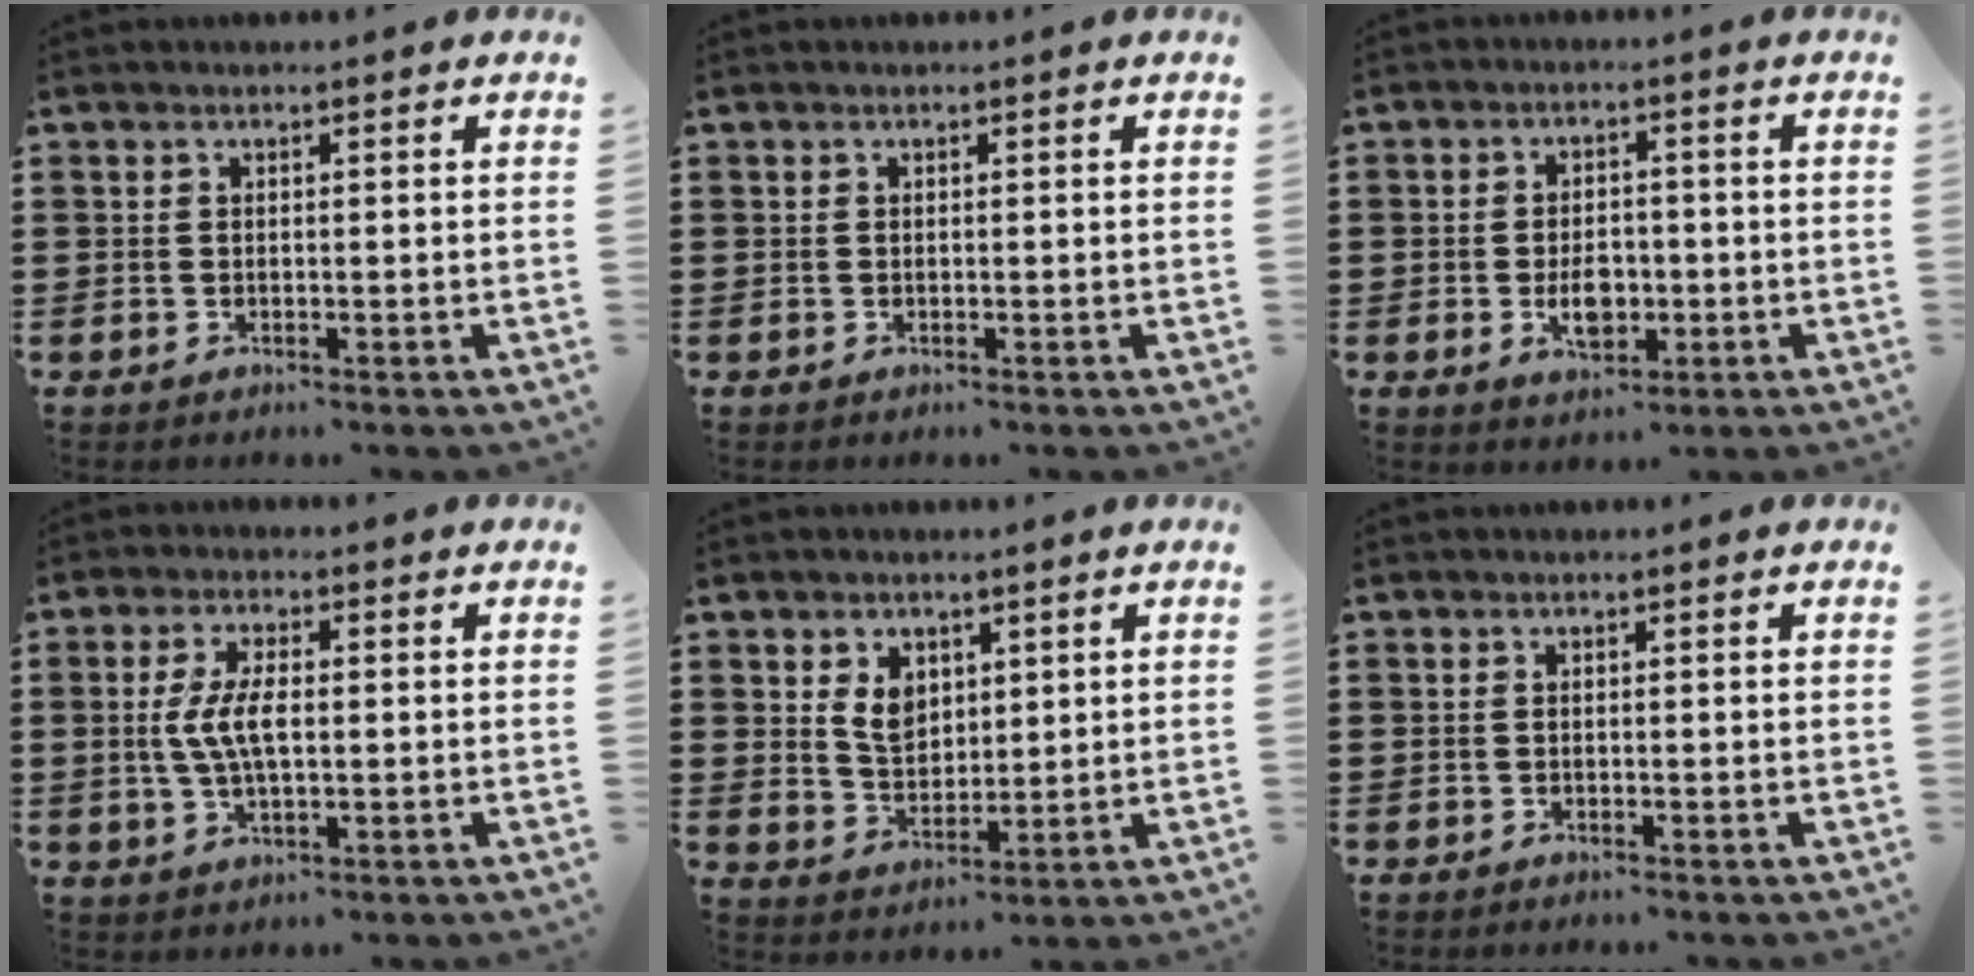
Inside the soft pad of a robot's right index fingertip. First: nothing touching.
{"total": 0.0}
{"total": 4.7, "force": [-1.1, 2.9, 3.5], "torque": [-0.051, -0.003, -0.021]}
{"total": 5.7, "force": [0.2, 2.2, 5.2], "torque": [-0.119, -0.001, -0.004]}
{"total": 4.8, "force": [1.9, 3.6, 2.6], "torque": [-0.054, 0.008, 0.032]}
{"total": 0.0}